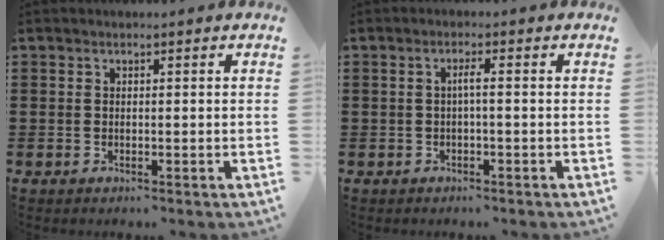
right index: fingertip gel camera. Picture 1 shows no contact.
{"total": 1.7, "force": [-0.4, -0.1, 1.6], "torque": [-0.031, -0.001, -0.011]}